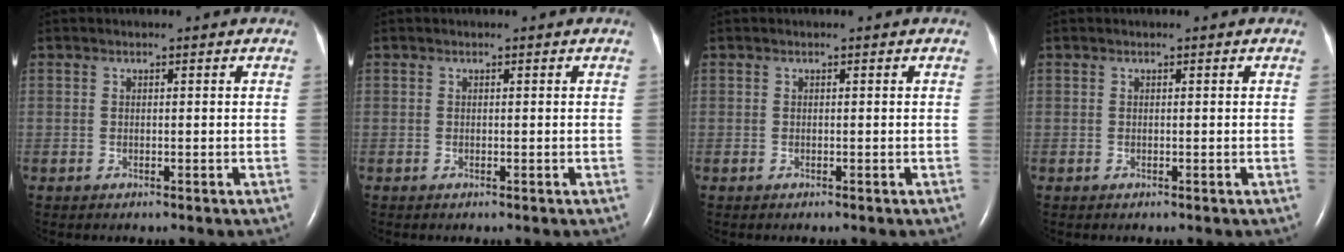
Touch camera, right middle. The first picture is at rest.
{"total": 0.0}
{"total": 0.0}
{"total": 0.0}